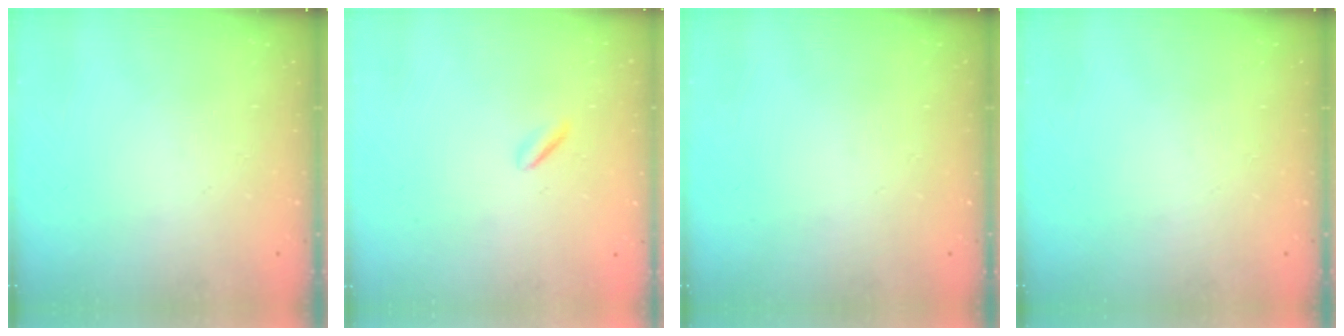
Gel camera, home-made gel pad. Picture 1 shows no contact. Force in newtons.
{"total": 0.0}
{"total": 0.0}
{"total": 0.0}